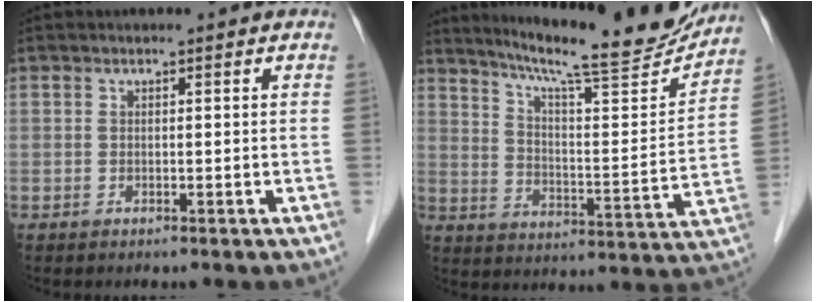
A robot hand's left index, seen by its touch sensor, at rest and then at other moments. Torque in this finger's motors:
{"motor_torque": [0.29, -0.14, 0.41, 0.09]}